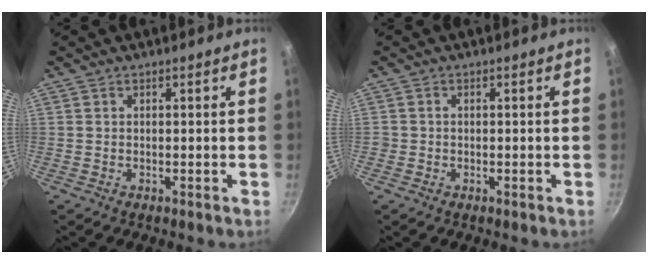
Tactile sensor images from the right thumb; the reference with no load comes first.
{"total": 0.7, "force": [-0.2, 0.6, 0.1], "torque": [0.000, 0.001, -0.005]}